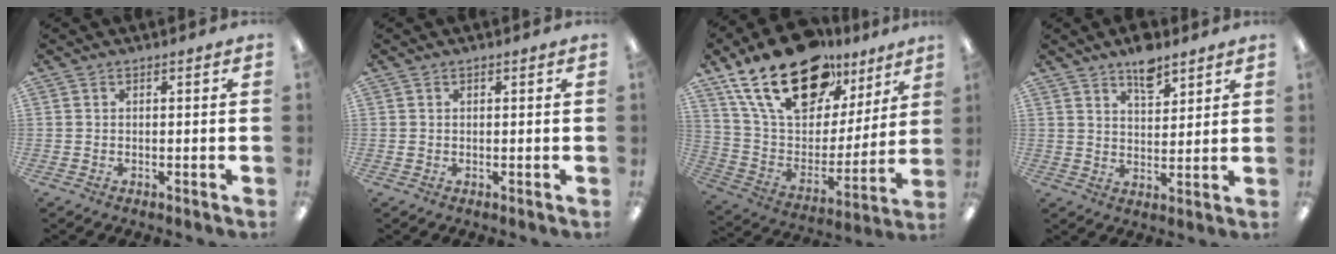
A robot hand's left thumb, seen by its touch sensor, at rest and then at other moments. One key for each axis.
{"total": 0.5, "fx": 0.2, "fy": 0.5, "fz": 0.2, "tx": -0.005, "ty": 0.005, "tz": 0.001}
{"total": 25.7, "fx": 16.2, "fy": 13.5, "fz": 14.7, "tx": -0.257, "ty": -0.092, "tz": 0.285}
{"total": 10.3, "fx": 8.1, "fy": 4.1, "fz": 4.9, "tx": -0.070, "ty": -0.048, "tz": 0.142}